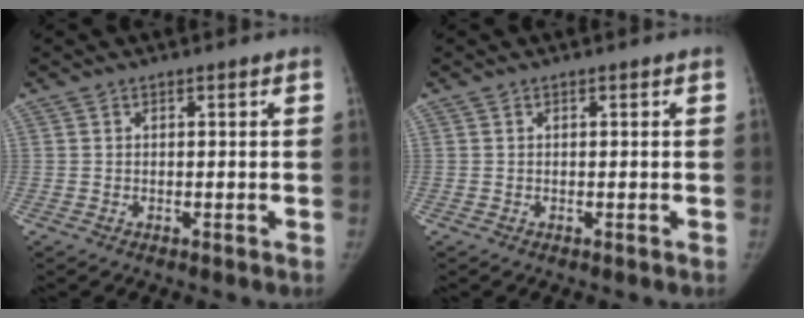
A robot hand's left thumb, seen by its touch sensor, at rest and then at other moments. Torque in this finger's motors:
{"motor_torque": [-0.11, -0.06, 0.21, -0.20, 0.02]}